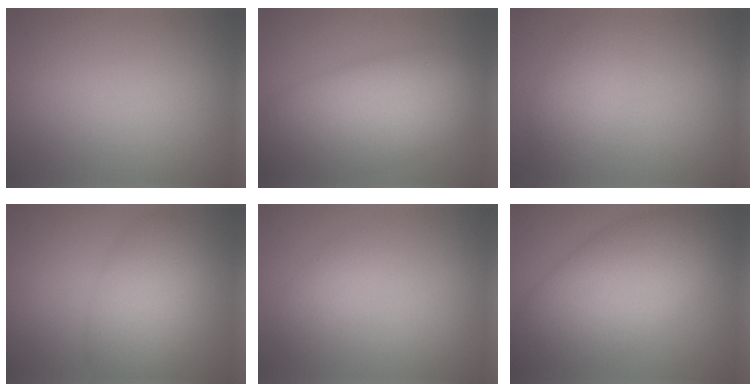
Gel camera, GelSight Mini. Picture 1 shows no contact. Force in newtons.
{"total": 10.7, "press": 10.7, "slide": 0.3}
{"total": 2.2, "press": 2.2, "slide": 0.0}
{"total": 6.4, "press": 6.4, "slide": 0.1}
{"total": 1.5, "press": 1.5, "slide": 0.1}
{"total": 10.7, "press": 10.7, "slide": 0.1}